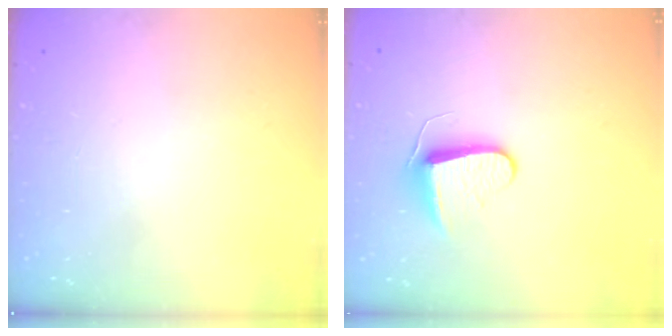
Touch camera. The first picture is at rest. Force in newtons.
{"total": 8.5, "press": 8.5, "slide": 0.6}